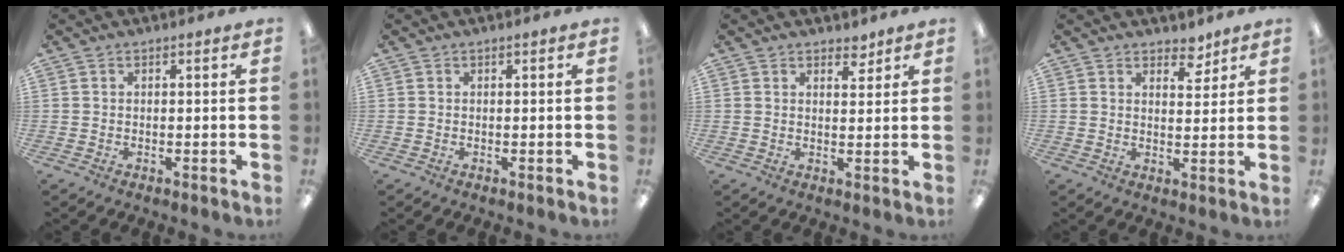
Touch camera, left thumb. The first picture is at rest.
{"total": 0.0}
{"total": 3.3, "force": [2.7, 1.5, 0.9], "torque": [0.002, -0.015, 0.046]}
{"total": 4.7, "force": [3.9, 2.2, 1.4], "torque": [0.004, -0.028, 0.064]}